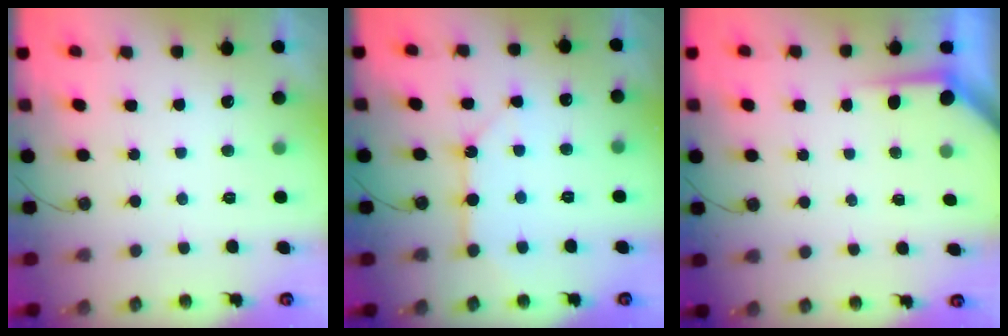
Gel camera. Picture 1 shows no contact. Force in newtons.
{"total": 8.6, "press": 8.6, "slide": 0.6}
{"total": 3.6, "press": 3.5, "slide": 0.3}